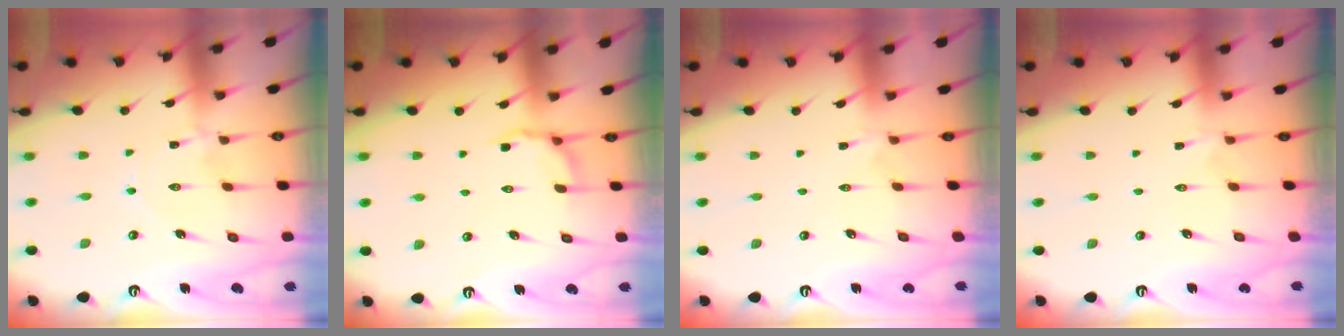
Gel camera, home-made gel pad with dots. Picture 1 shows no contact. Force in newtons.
{"total": 4.6, "press": 4.2, "slide": 1.8}
{"total": 1.5, "press": 1.4, "slide": 0.6}
{"total": 1.5, "press": 1.4, "slide": 0.6}